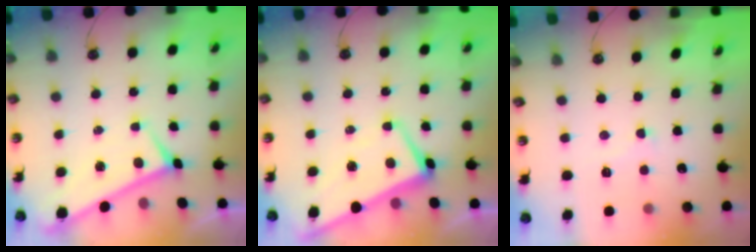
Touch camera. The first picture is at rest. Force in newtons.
{"total": 1.0, "press": 0.5, "slide": 0.9}
{"total": 5.0, "press": 4.9, "slide": 0.8}